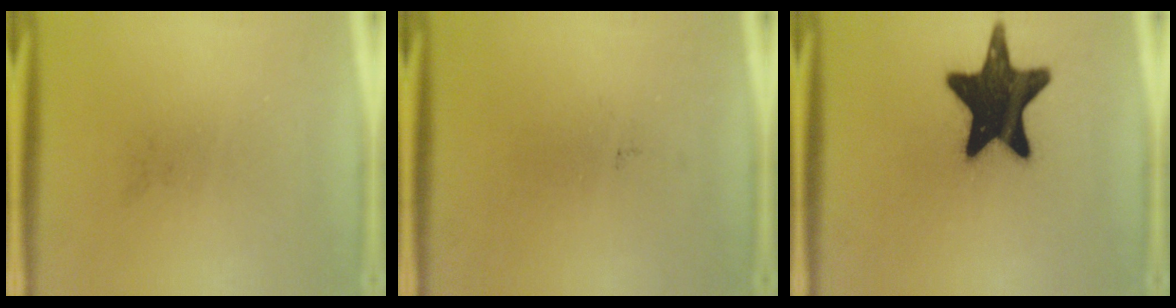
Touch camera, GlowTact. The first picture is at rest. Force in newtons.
{"total": 0.0}
{"total": 19.6}